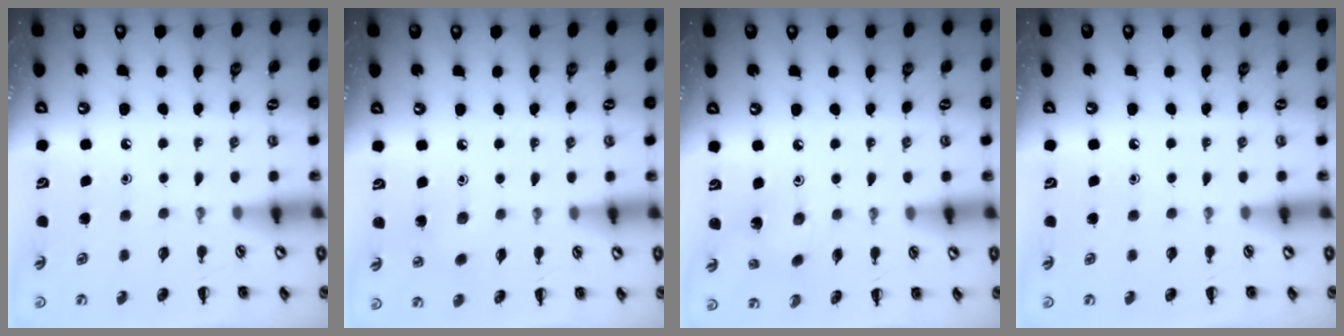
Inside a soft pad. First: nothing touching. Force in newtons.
{"total": 4.3, "press": 4.1, "slide": 1.2}
{"total": 1.8, "press": 1.7, "slide": 0.5}
{"total": 0.0}